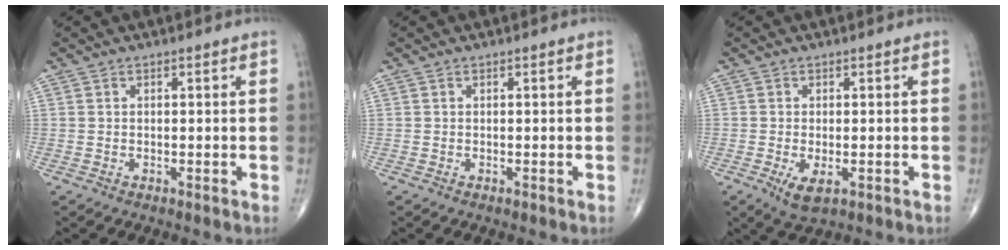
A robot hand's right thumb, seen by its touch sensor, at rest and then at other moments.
{"total": 0.0}
{"total": 3.9, "force": [-1.4, 1.7, 3.3], "torque": [-0.059, -0.009, -0.018]}